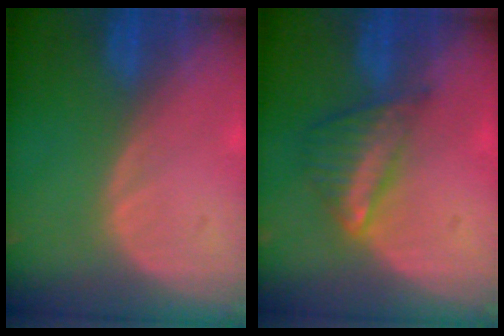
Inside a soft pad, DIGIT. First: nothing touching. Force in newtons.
{"total": 6.1, "press": 5.4, "slide": 2.9}